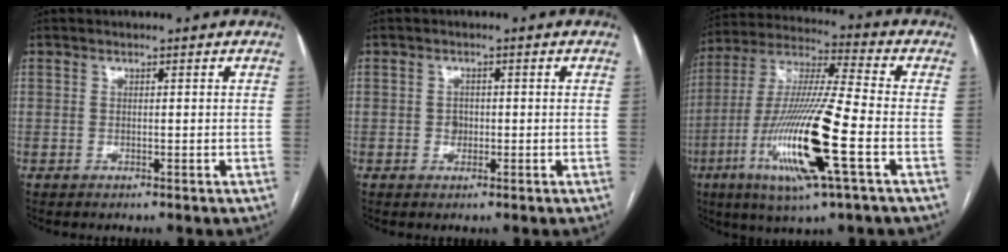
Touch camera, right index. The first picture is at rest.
{"total": 1.6, "force": [-0.2, 1.4, 0.7], "torque": [-0.010, 0.004, -0.001]}
{"total": 19.1, "force": [-6.3, 0.9, 18.1], "torque": [-0.377, -0.023, -0.119]}